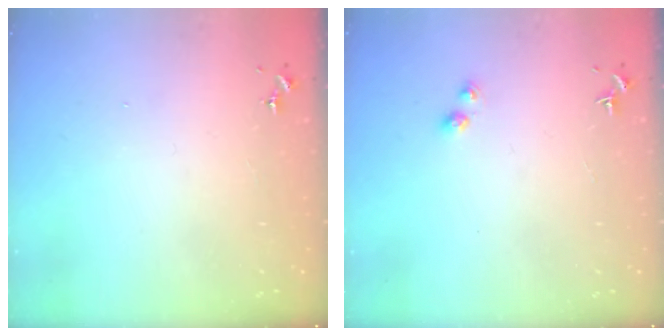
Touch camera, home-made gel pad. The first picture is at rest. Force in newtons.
{"total": 2.7, "press": 2.7, "slide": 0.3}